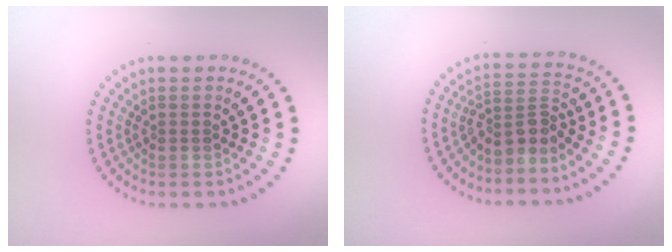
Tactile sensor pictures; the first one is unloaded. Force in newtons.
{"total": 2.8, "press": 2.0, "slide": 1.9}